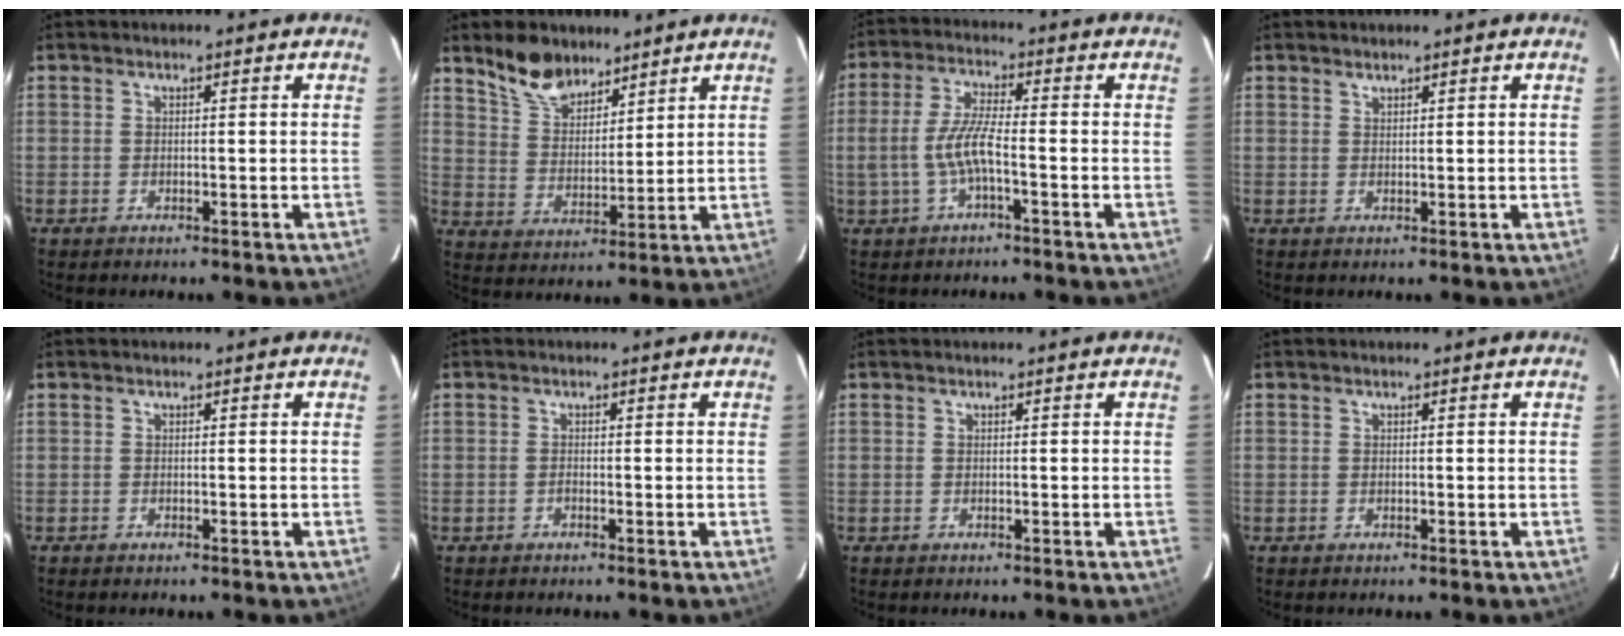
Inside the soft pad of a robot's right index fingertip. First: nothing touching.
{"total": 9.7, "force": [7.5, 4.7, 4.0], "torque": [-0.075, 0.015, 0.145]}
{"total": 6.7, "force": [-2.0, 1.0, 6.3], "torque": [-0.135, 0.002, -0.034]}
{"total": 0.7, "force": [0.7, 0.2, 0.1], "torque": [-0.003, 0.001, 0.014]}
{"total": 0.0}
{"total": 0.6, "force": [-0.4, 0.3, 0.3], "torque": [-0.003, 0.002, -0.008]}
{"total": 0.0}
{"total": 0.0}